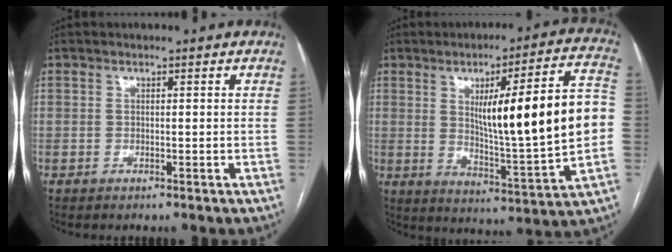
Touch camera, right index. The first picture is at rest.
{"total": 19.8, "force": [1.5, 1.5, 19.7], "torque": [-0.290, 0.011, 0.024]}